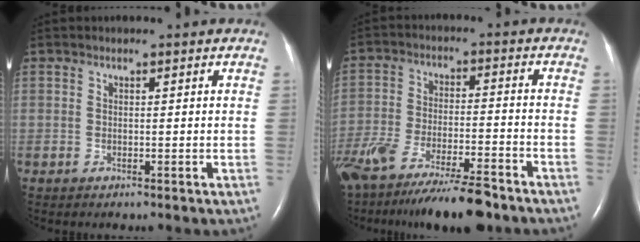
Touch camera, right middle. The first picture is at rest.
{"total": 20.0, "force": [-16.3, 3.3, 11.2], "torque": [-0.208, -0.041, -0.266]}